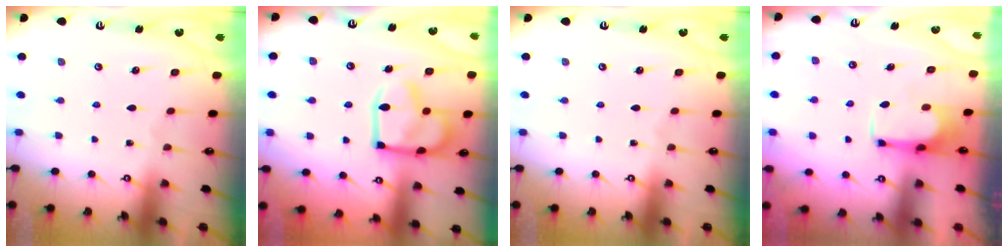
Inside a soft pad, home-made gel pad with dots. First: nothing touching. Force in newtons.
{"total": 14.5, "press": 14.4, "slide": 1.1}
{"total": 0.0}
{"total": 0.8, "press": 0.1, "slide": 0.8}